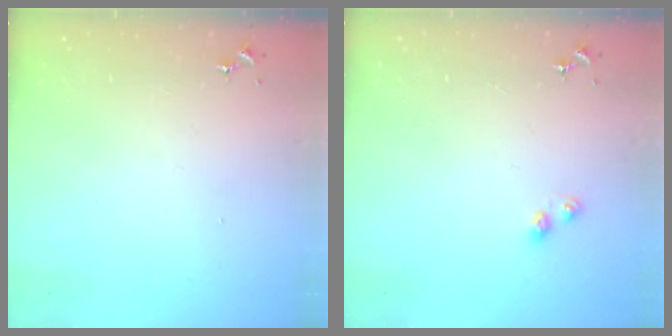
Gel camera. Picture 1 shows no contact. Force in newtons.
{"total": 3.4, "press": 3.4, "slide": 0.6}